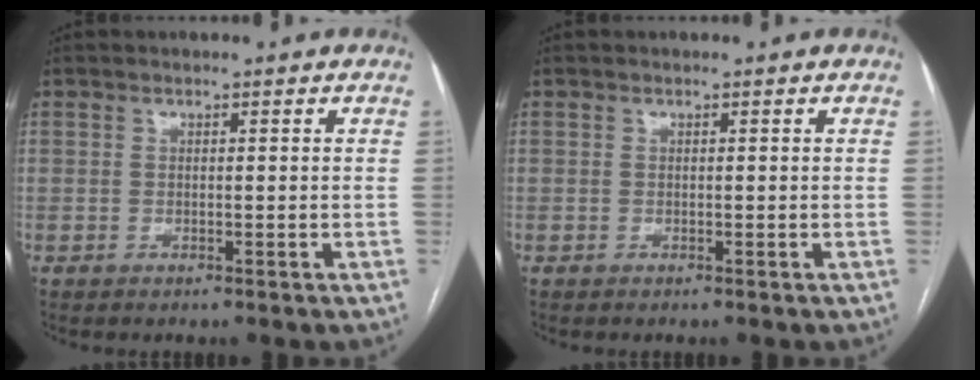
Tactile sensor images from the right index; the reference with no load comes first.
{"total": 0.0}